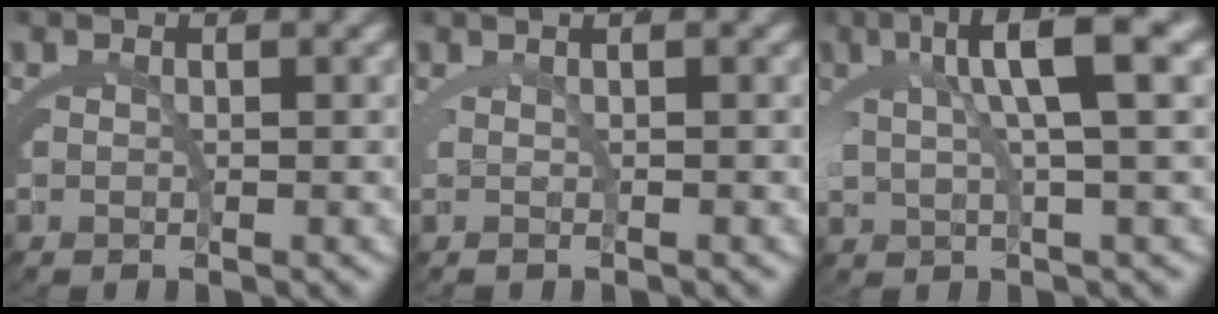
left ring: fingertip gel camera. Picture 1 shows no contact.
{"total": 0.6, "force": [0.2, 0.0, 0.6], "torque": [-0.006, 0.013, -0.002]}
{"total": 6.7, "force": [3.0, 1.6, 5.8], "torque": [-0.099, 0.021, 0.049]}